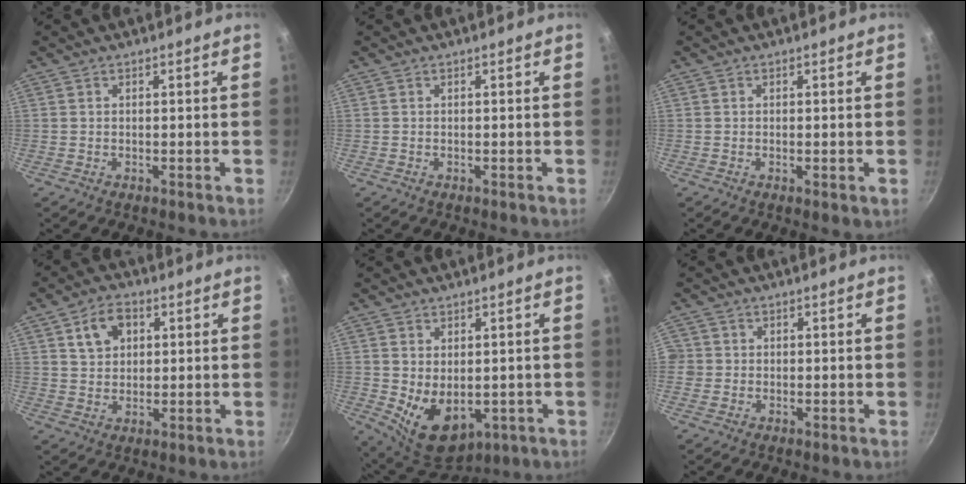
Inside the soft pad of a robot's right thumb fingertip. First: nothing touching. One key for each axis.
{"total": 0.0}
{"total": 1.3, "fx": -0.3, "fy": 0.4, "fz": 1.2, "tx": -0.019, "ty": -0.003, "tz": -0.005}
{"total": 7.0, "fx": 2.5, "fy": 5.1, "fz": 4.1, "tx": -0.049, "ty": 0.004, "tz": 0.041}
{"total": 9.9, "fx": -0.9, "fy": 6.6, "fz": 7.4, "tx": -0.097, "ty": -0.018, "tz": 0.012}
{"total": 1.9, "fx": -0.3, "fy": 1.9, "fz": 0.3, "tx": 0.006, "ty": 0.006, "tz": -0.008}